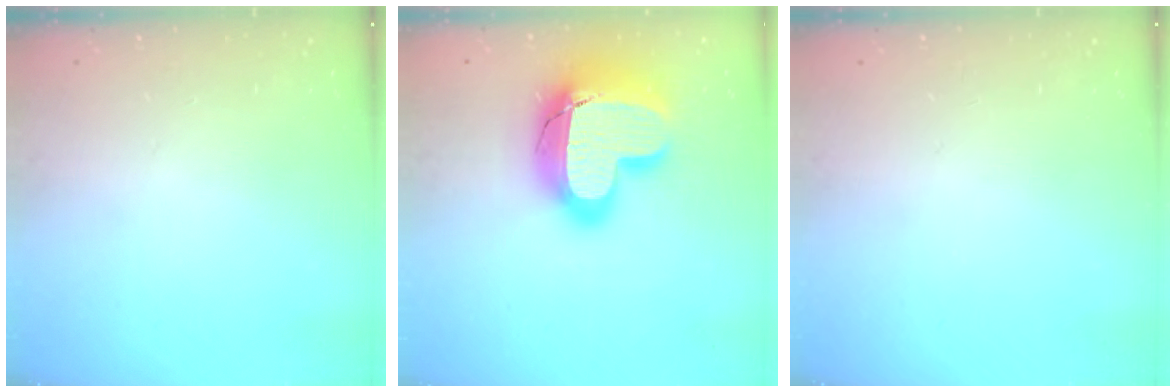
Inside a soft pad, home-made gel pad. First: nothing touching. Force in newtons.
{"total": 23.0, "press": 22.9, "slide": 1.6}
{"total": 0.0}